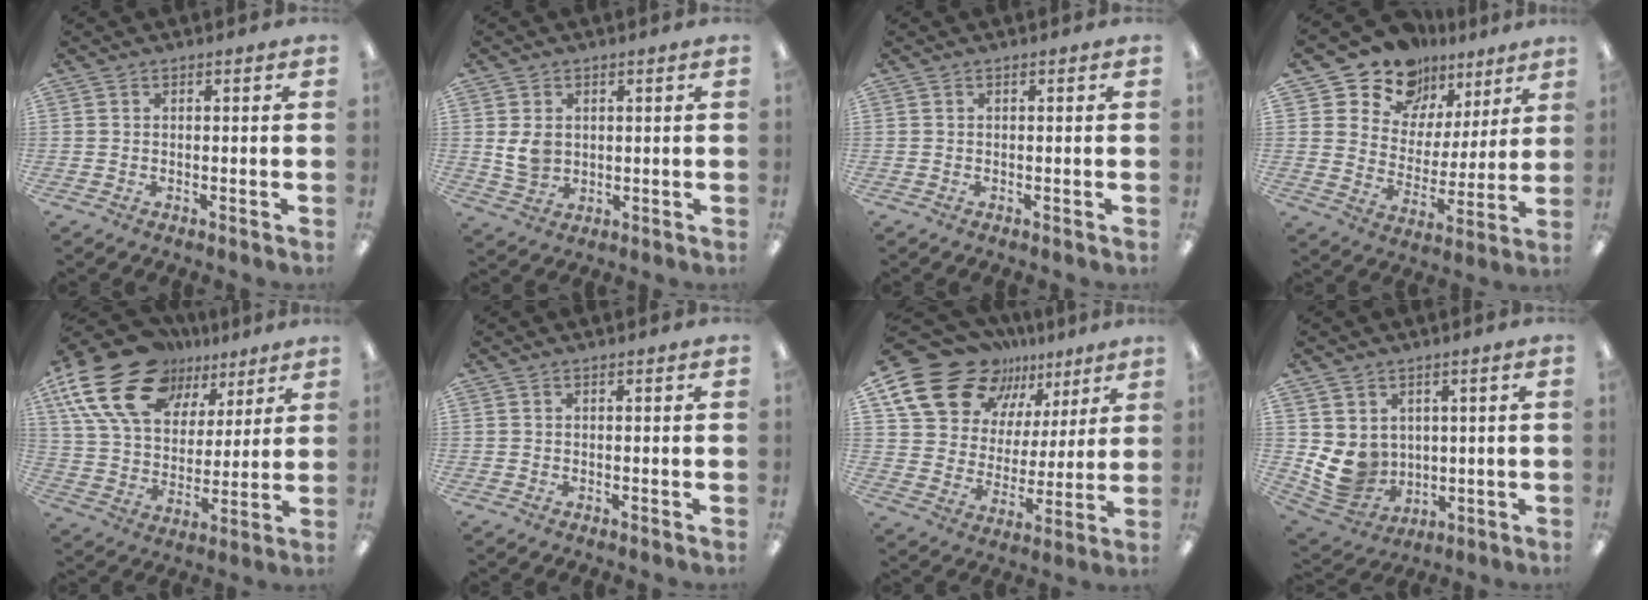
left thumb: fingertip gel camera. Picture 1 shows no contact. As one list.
[{"total": 5.4, "force": [1.1, 4.3, 3.1], "torque": [-0.068, 0.001, 0.020]}, {"total": 0.0}, {"total": 13.0, "force": [10.3, 7.7, 2.2], "torque": [-0.056, -0.081, 0.194]}, {"total": 22.0, "force": [12.5, 13.5, 12.2], "torque": [-0.241, -0.053, 0.227]}, {"total": 0.0}, {"total": 20.2, "force": [13.0, 12.8, 8.6], "torque": [-0.156, -0.076, 0.242]}, {"total": 9.1, "force": [2.0, 8.3, 3.0], "torque": [-0.087, -0.024, 0.046]}]